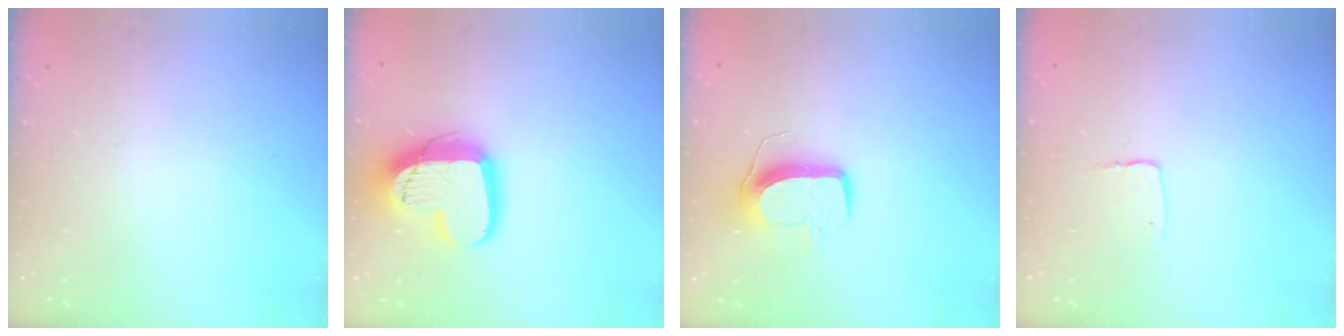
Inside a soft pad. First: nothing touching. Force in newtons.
{"total": 16.2, "press": 16.1, "slide": 1.3}
{"total": 9.8, "press": 9.8, "slide": 0.4}
{"total": 3.8, "press": 3.8, "slide": 0.4}